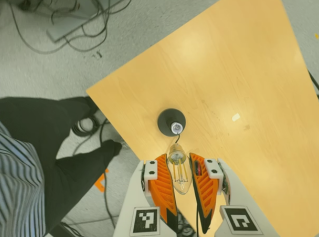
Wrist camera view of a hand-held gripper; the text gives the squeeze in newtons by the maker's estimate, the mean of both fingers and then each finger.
{"total": 21.4, "left": 25.3, "right": 17.4}